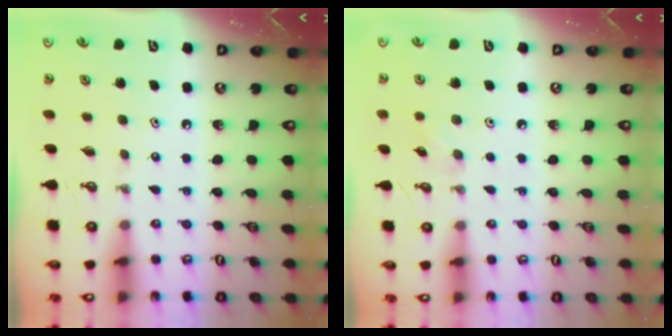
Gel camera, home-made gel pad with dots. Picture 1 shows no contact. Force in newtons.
{"total": 6.3, "press": 5.9, "slide": 2.1}